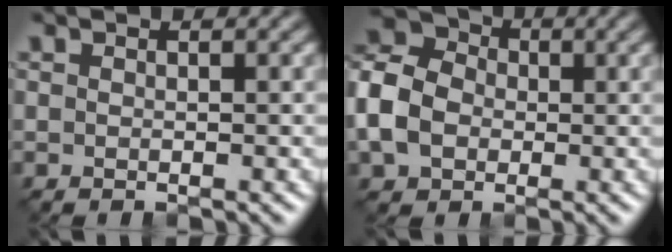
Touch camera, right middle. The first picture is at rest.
{"total": 7.2, "force": [-1.6, 5.7, 4.0], "torque": [-0.113, 0.004, -0.042]}